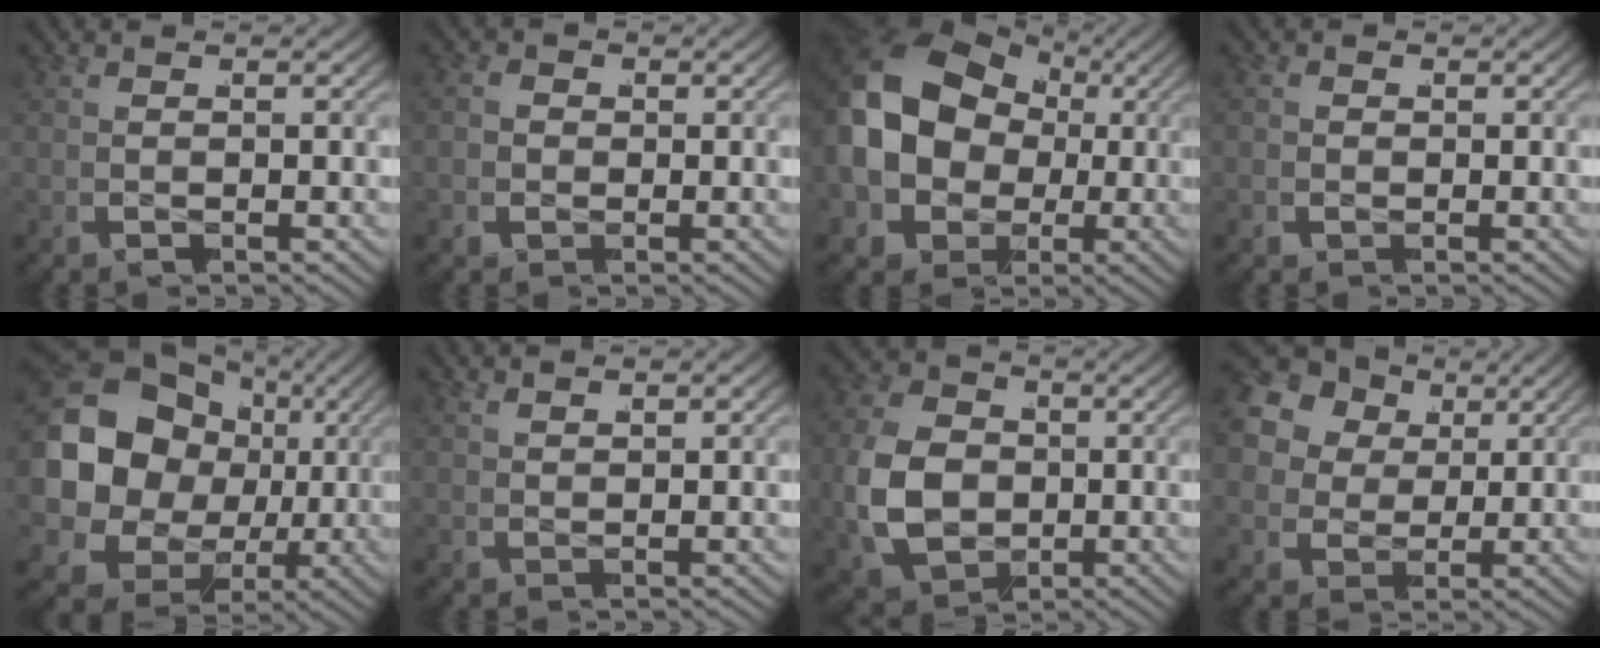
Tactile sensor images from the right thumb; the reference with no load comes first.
{"total": 1.7, "force": [-0.2, 1.5, 0.6], "torque": [-0.012, -0.005, -0.005]}
{"total": 15.4, "force": [0.6, 11.9, 9.8], "torque": [-0.237, -0.026, 0.019]}
{"total": 0.7, "force": [-0.2, 0.7, 0.2], "torque": [-0.003, -0.003, -0.004]}
{"total": 18.0, "force": [0.5, 14.1, 11.2], "torque": [-0.265, -0.025, 0.010]}
{"total": 1.0, "force": [0.7, -0.8, -0.1], "torque": [0.011, 0.010, 0.014]}
{"total": 11.4, "force": [-0.9, 9.0, 6.9], "torque": [-0.177, -0.044, 0.004]}
{"total": 11.9, "force": [3.7, 9.5, 6.1], "torque": [-0.139, 0.010, 0.044]}